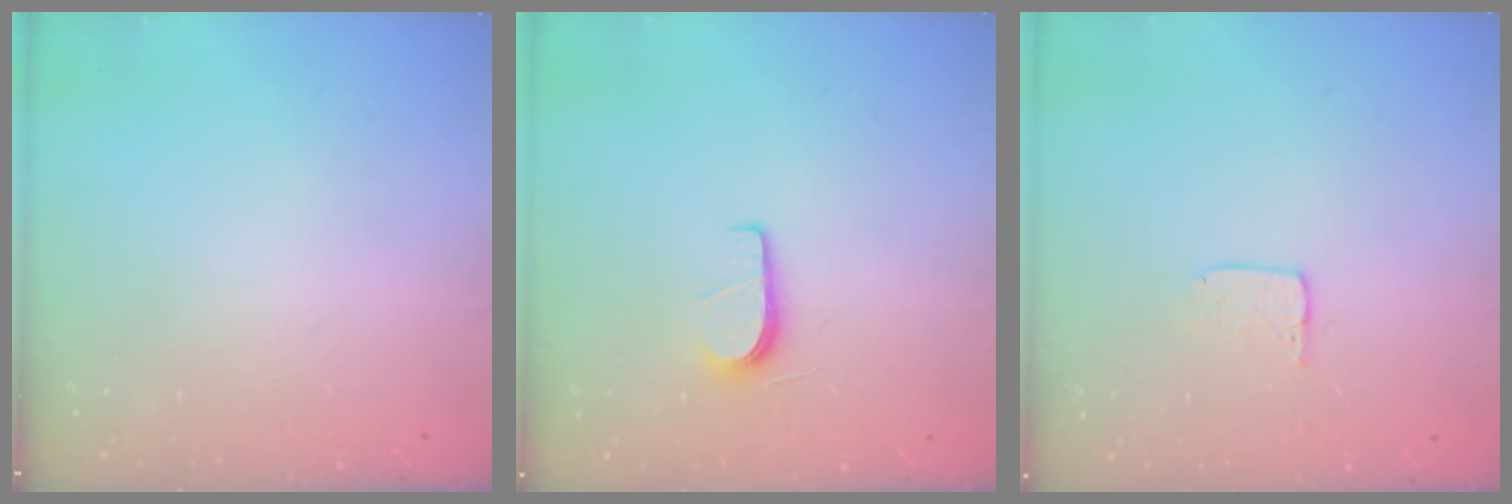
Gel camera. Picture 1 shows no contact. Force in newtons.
{"total": 5.6, "press": 5.6, "slide": 0.7}
{"total": 5.2, "press": 5.2, "slide": 0.4}